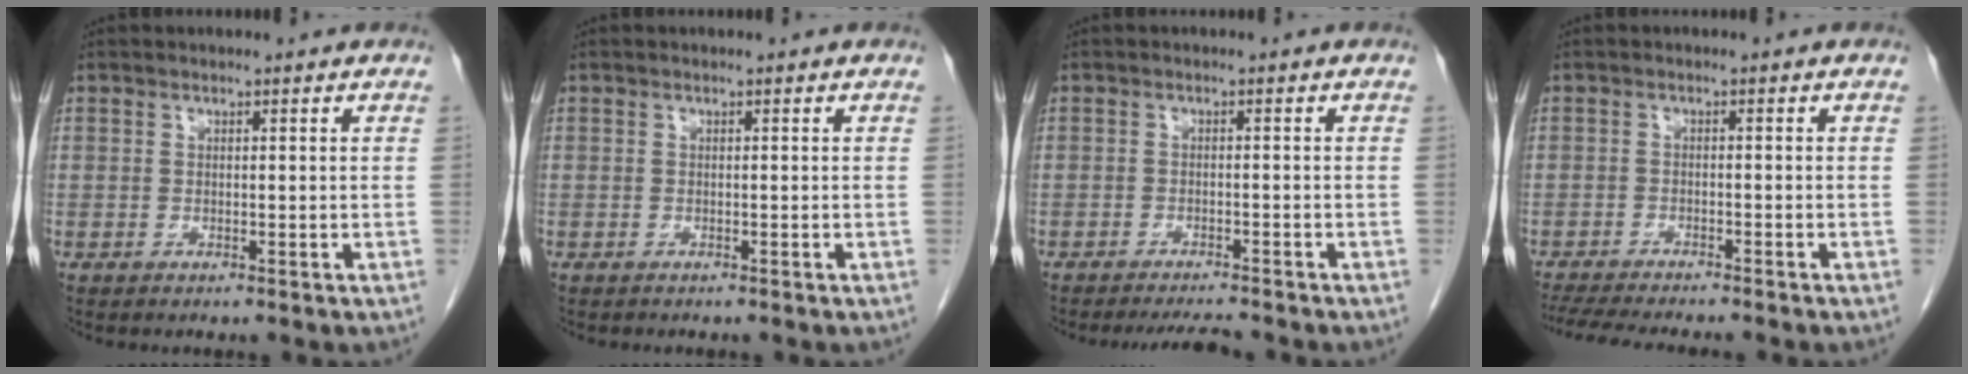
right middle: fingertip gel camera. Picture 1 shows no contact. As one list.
[{"total": 0.6, "force": [-0.5, 0.2, 0.2], "torque": [-0.010, 0.000, -0.008]}, {"total": 4.3, "force": [-4.1, 0.2, 1.3], "torque": [-0.020, -0.012, -0.062]}, {"total": 11.0, "force": [-9.8, 0.9, 5.1], "torque": [-0.070, -0.013, -0.142]}]